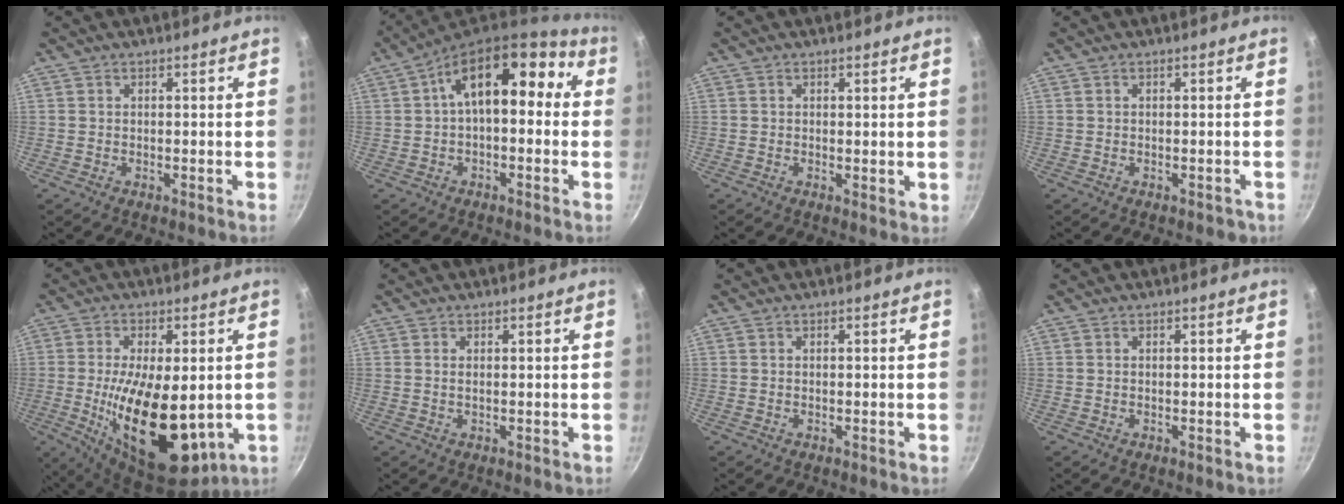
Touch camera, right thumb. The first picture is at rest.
{"total": 15.7, "force": [2.5, 8.4, 13.0], "torque": [-0.163, 0.047, 0.027]}
{"total": 1.0, "force": [0.3, 0.3, 0.9], "torque": [-0.012, -0.006, 0.004]}
{"total": 0.7, "force": [-0.5, 0.5, 0.3], "torque": [0.003, 0.006, -0.005]}
{"total": 21.3, "force": [-3.4, 9.9, 18.6], "torque": [-0.314, -0.027, -0.022]}
{"total": 0.7, "force": [0.2, 0.3, 0.6], "torque": [-0.016, 0.001, 0.007]}
{"total": 0.0}
{"total": 0.0}